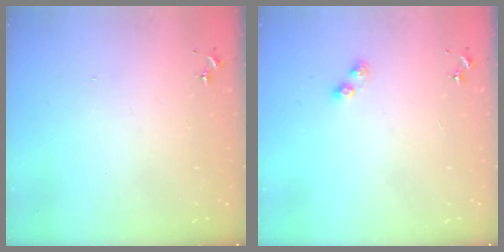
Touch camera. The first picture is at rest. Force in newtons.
{"total": 4.0, "press": 4.0, "slide": 0.4}